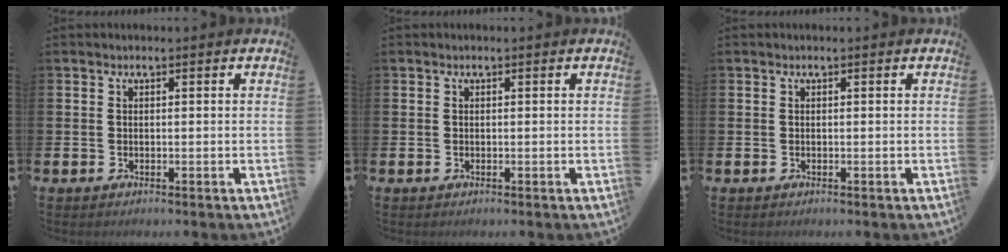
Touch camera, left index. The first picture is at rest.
{"total": 0.0}
{"total": 0.0}